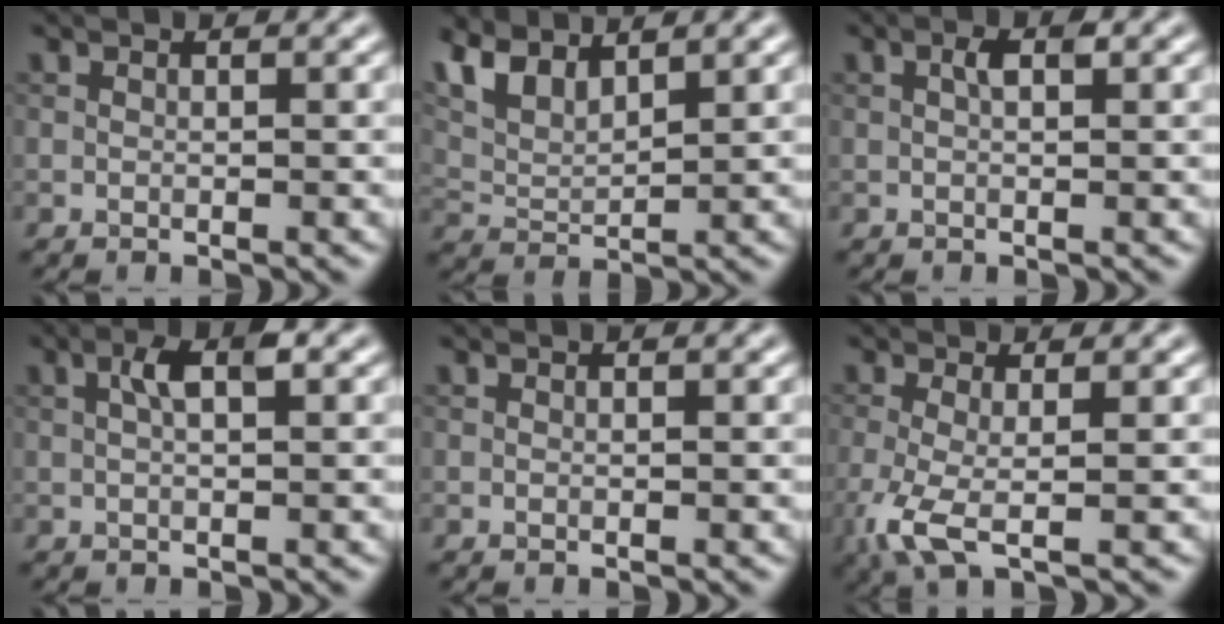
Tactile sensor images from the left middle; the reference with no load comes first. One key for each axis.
{"total": 5.2, "fx": 3.8, "fy": 2.0, "fz": 3.0, "tx": -0.075, "ty": 0.006, "tz": 0.078}
{"total": 1.4, "fx": 0.3, "fy": 0.5, "fz": 1.3, "tx": -0.023, "ty": 0.003, "tz": 0.003}
{"total": 2.5, "fx": 0.6, "fy": 0.7, "fz": 2.4, "tx": -0.044, "ty": 0.010, "tz": 0.006}
{"total": 0.0}
{"total": 3.8, "fx": -1.1, "fy": 1.0, "fz": 3.5, "tx": -0.089, "ty": -0.011, "tz": -0.025}